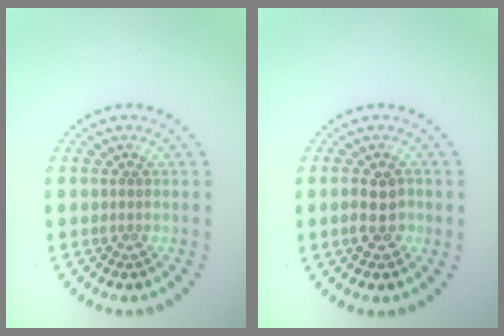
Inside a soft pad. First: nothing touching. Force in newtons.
{"total": 2.6, "press": 2.6, "slide": 0.2}